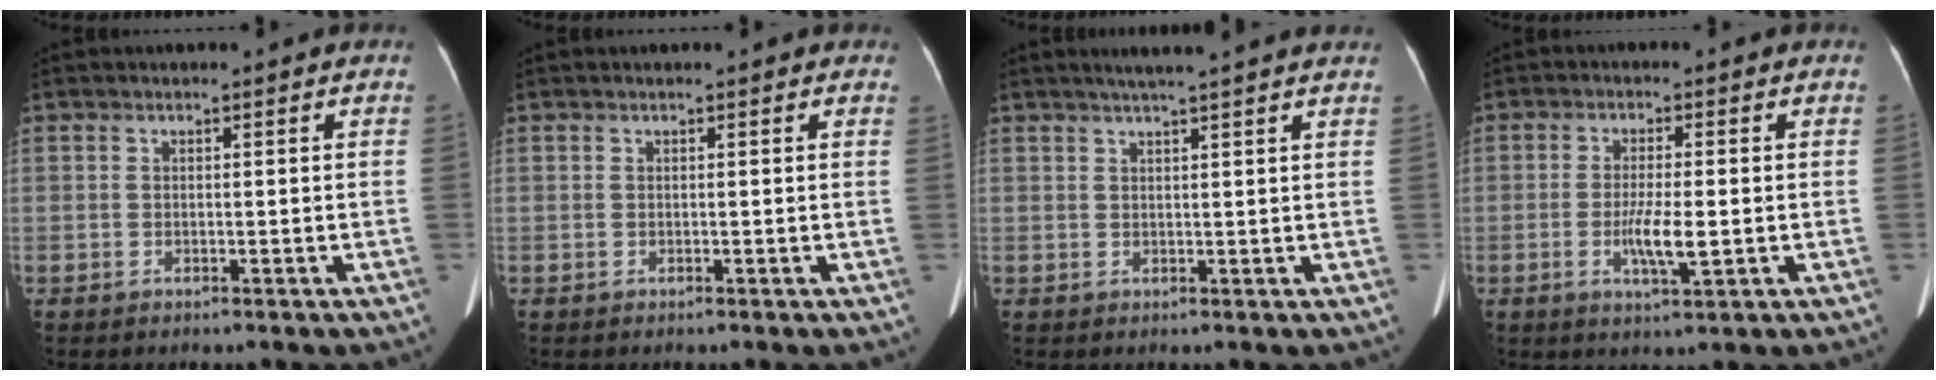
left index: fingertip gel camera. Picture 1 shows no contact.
{"total": 1.8, "force": [1.5, 0.7, 0.7], "torque": [-0.007, 0.007, 0.004]}
{"total": 7.9, "force": [6.7, -0.3, 4.2], "torque": [-0.061, 0.027, 0.078]}
{"total": 5.1, "force": [-1.0, 0.7, 5.0], "torque": [-0.098, -0.009, -0.016]}